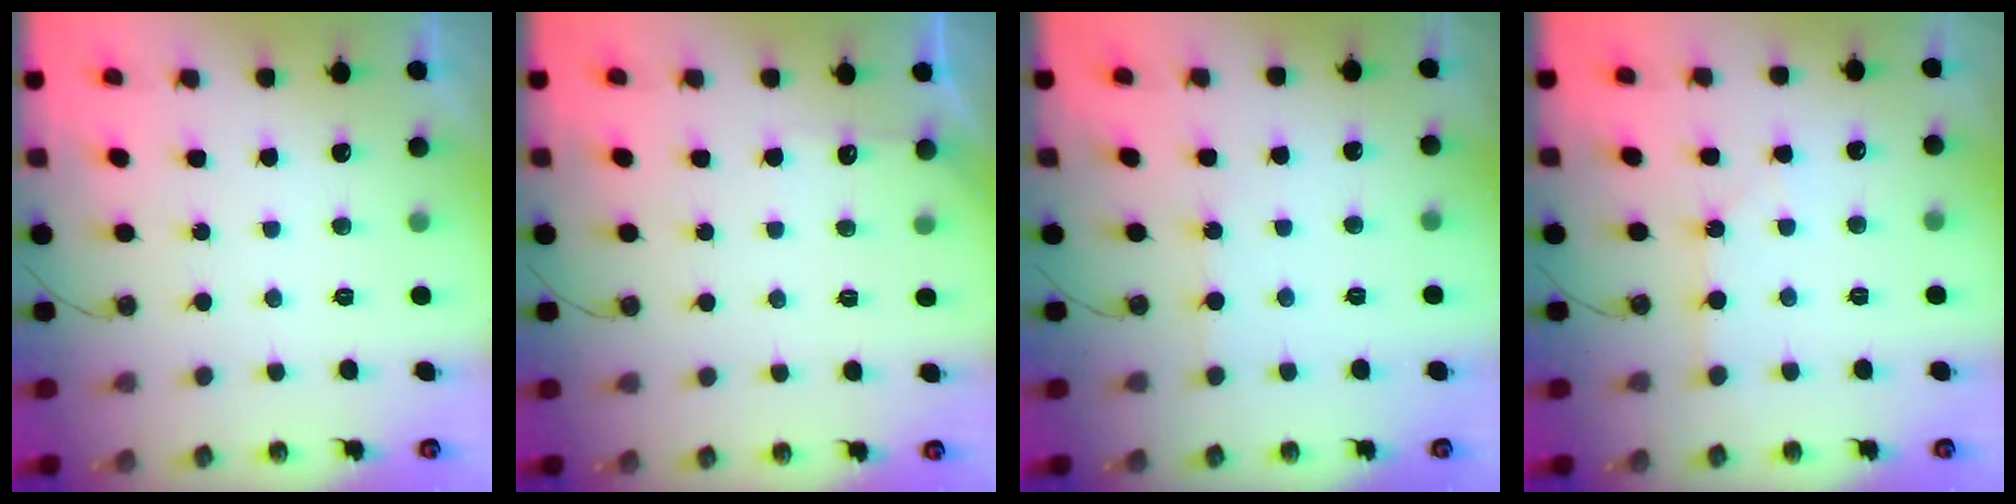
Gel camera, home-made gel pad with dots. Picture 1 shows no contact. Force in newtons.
{"total": 5.4, "press": 5.4, "slide": 0.6}
{"total": 2.5, "press": 2.5, "slide": 0.4}
{"total": 1.8, "press": 1.8, "slide": 0.3}